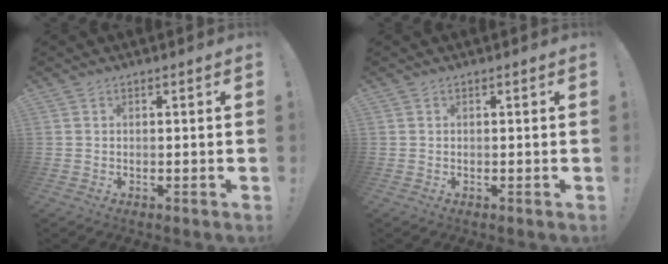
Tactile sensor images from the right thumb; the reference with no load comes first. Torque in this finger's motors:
{"motor_torque": [0.00, 0.00, -0.01, -0.01, 0.00]}